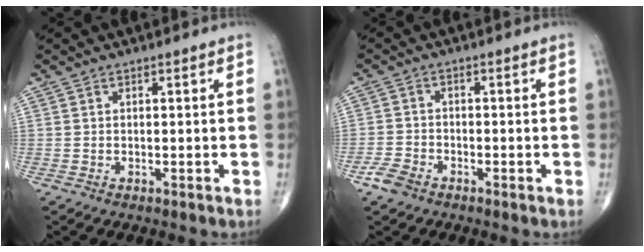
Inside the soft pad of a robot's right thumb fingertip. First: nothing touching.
{"total": 3.7, "force": [-2.5, 2.0, 1.8], "torque": [-0.039, 0.003, -0.051]}